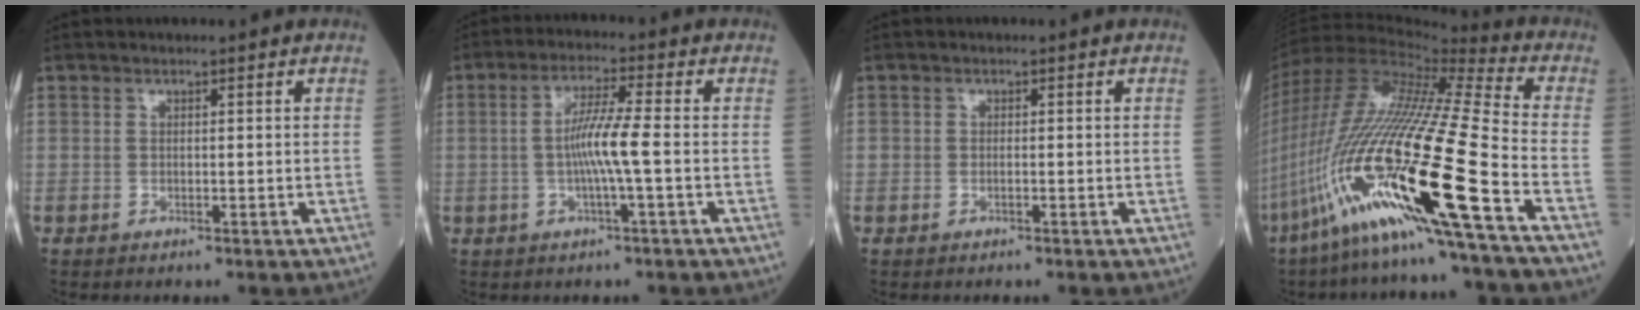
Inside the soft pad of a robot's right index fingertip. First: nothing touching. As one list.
[{"total": 6.4, "force": [-0.7, -0.4, 6.3], "torque": [-0.124, 0.004, -0.016]}, {"total": 0.6, "force": [-0.2, 0.4, 0.4], "torque": [-0.006, 0.003, 0.000]}, {"total": 28.6, "force": [-12.5, 0.7, 25.7], "torque": [-0.531, -0.063, -0.236]}]